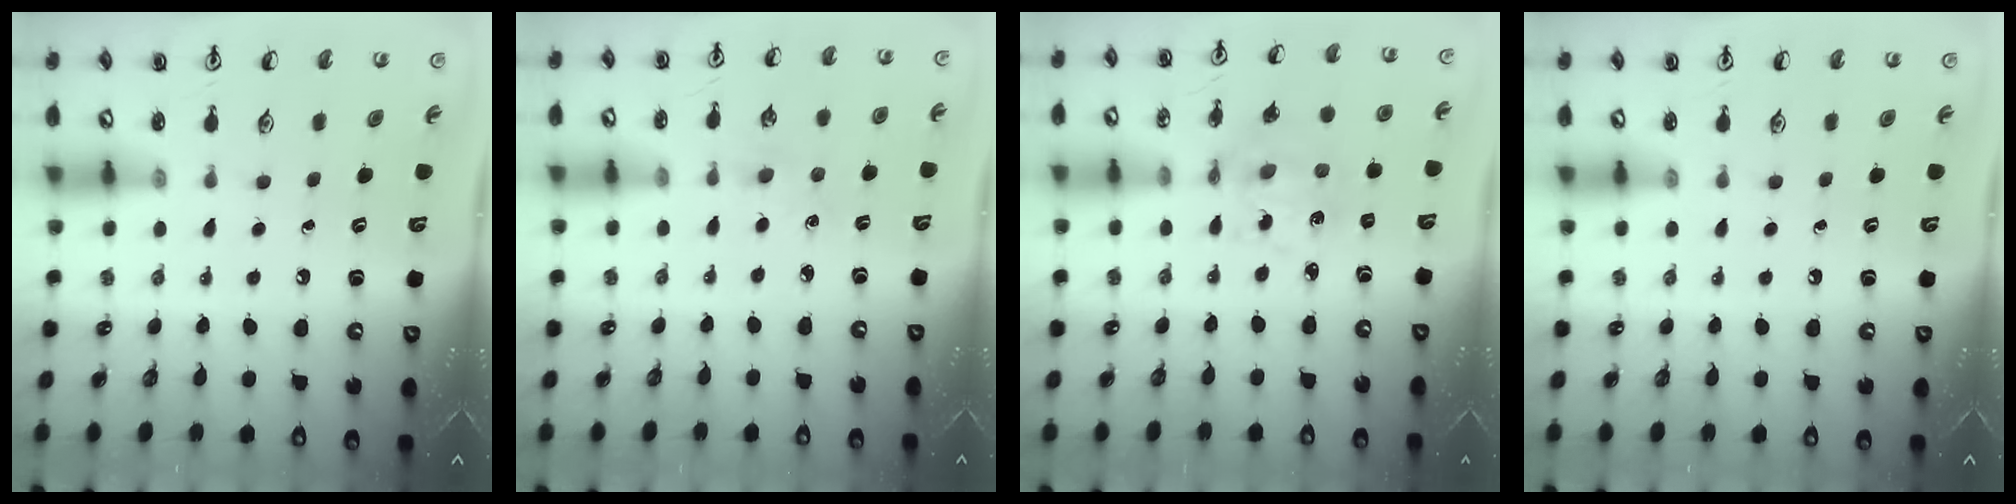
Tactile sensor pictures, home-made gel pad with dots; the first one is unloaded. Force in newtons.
{"total": 1.9, "press": 1.8, "slide": 0.3}
{"total": 4.4, "press": 4.2, "slide": 1.2}
{"total": 0.0}